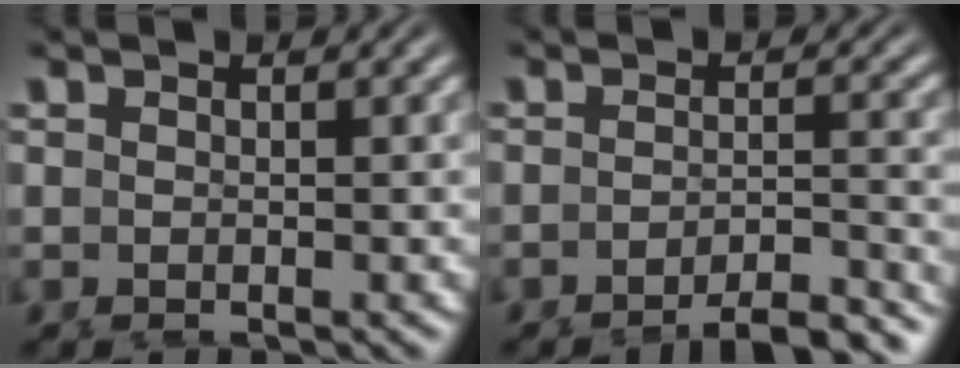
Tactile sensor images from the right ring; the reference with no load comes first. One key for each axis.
{"total": 5.3, "fx": -4.9, "fy": 0.3, "fz": 2.0, "tx": -0.016, "ty": -0.012, "tz": -0.076}